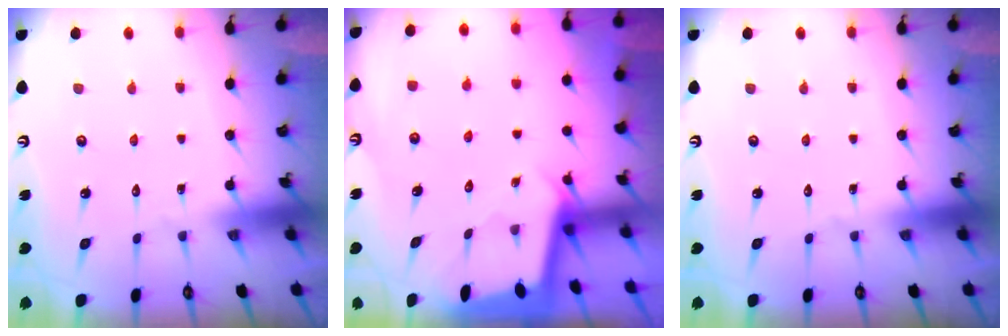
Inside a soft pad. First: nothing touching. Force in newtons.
{"total": 1.9, "press": 1.9, "slide": 0.1}
{"total": 0.0}